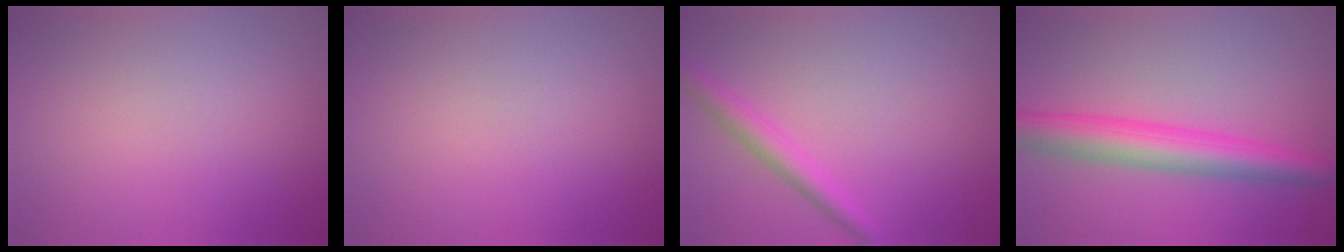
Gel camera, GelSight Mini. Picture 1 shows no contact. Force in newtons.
{"total": 0.0}
{"total": 2.4, "press": 2.4, "slide": 0.1}
{"total": 5.7, "press": 5.7, "slide": 0.2}